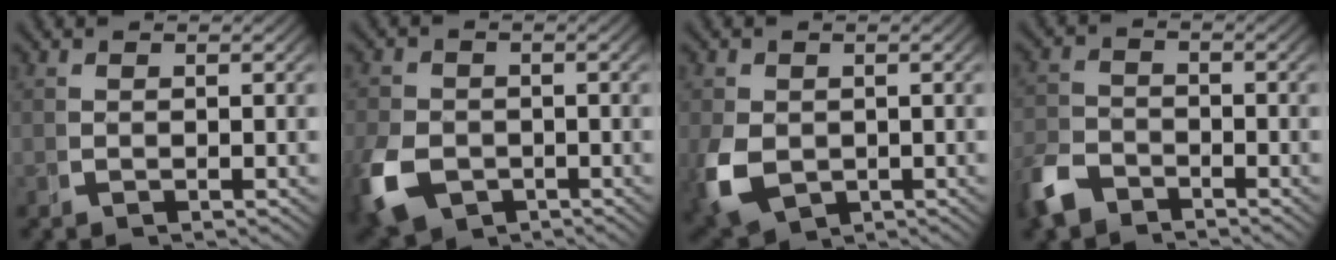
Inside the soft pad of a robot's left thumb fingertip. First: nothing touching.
{"total": 6.9, "force": [-3.1, 5.0, 3.6], "torque": [-0.087, -0.032, -0.043]}
{"total": 6.6, "force": [-1.8, 5.0, 4.0], "torque": [-0.110, -0.039, -0.010]}
{"total": 4.1, "force": [-3.4, 2.0, 1.1], "torque": [-0.030, -0.015, -0.060]}